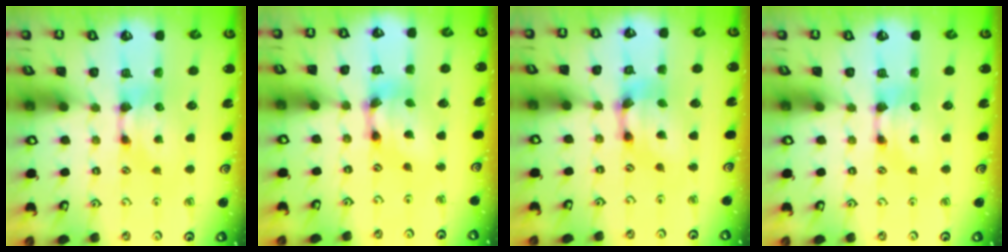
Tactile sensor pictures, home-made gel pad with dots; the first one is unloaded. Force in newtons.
{"total": 6.0, "press": 5.6, "slide": 2.1}
{"total": 5.3, "press": 4.7, "slide": 2.5}
{"total": 0.0}